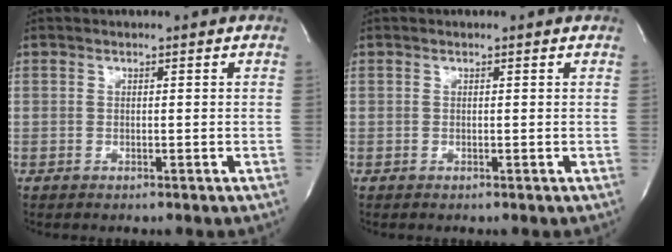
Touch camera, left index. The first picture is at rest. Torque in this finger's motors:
{"motor_torque": [0.16, -0.14, -0.06, -0.05]}